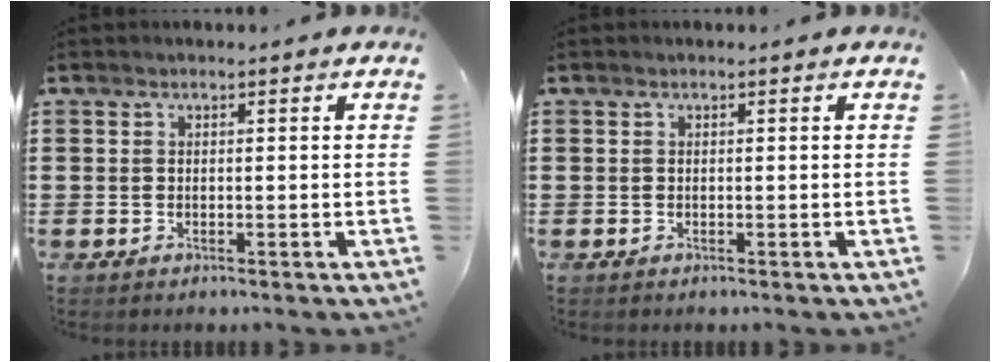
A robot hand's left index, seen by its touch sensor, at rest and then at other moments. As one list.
[{"total": 0.0}]